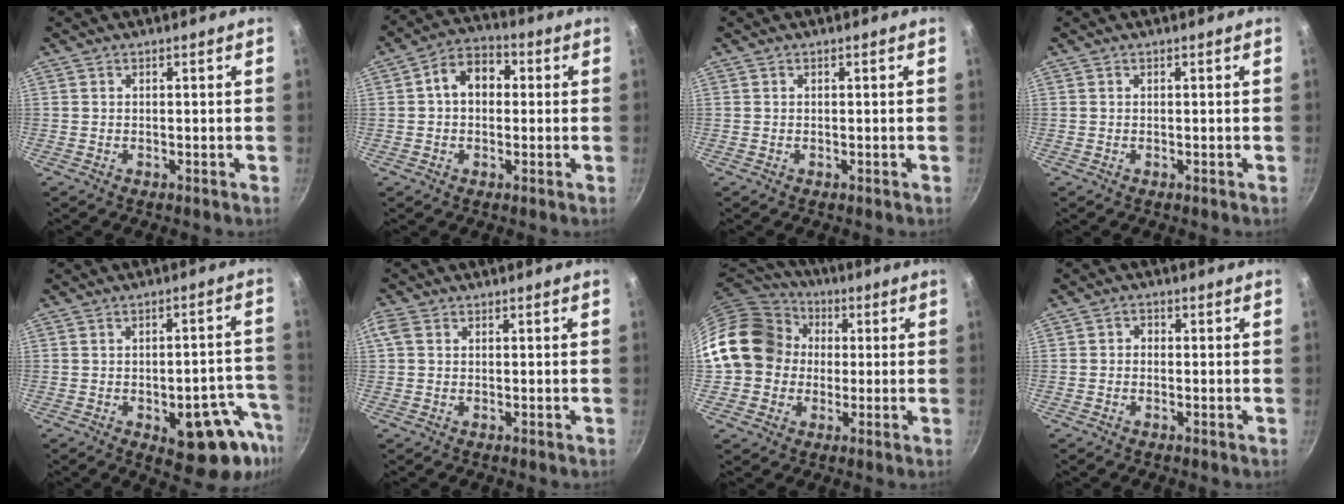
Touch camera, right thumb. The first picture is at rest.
{"total": 8.2, "force": [1.0, 6.1, 5.5], "torque": [-0.053, 0.022, 0.000]}
{"total": 0.0}
{"total": 0.0}
{"total": 14.3, "force": [-5.7, 6.4, 11.4], "torque": [-0.077, 0.030, -0.070]}
{"total": 2.2, "force": [0.5, 1.7, 1.3], "torque": [-0.025, 0.005, 0.006]}
{"total": 16.7, "force": [1.2, 14.6, 8.0], "torque": [-0.124, 0.041, 0.014]}
{"total": 1.6, "force": [-0.3, 1.4, 0.7], "torque": [-0.011, 0.006, -0.011]}